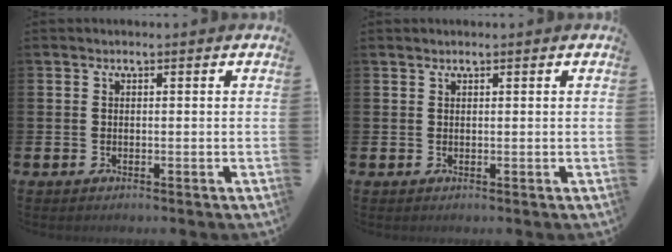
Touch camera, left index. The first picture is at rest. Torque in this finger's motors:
{"motor_torque": [-0.07, 0.09, -0.08, -0.02]}